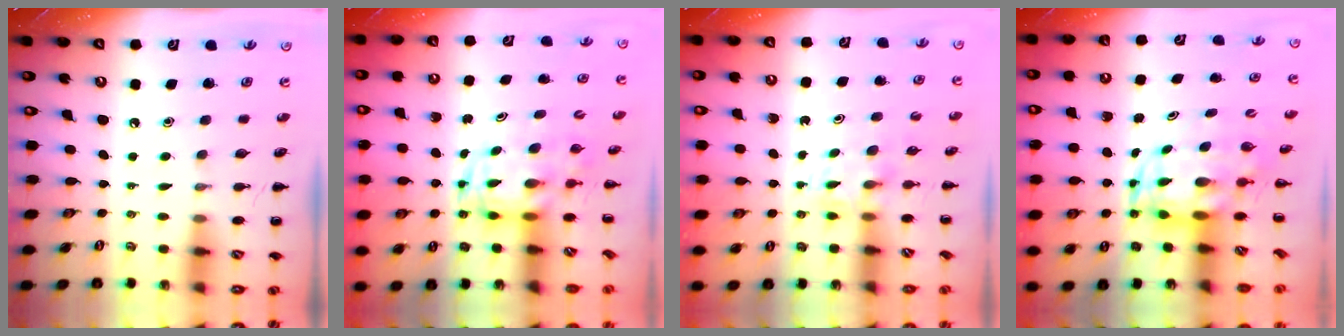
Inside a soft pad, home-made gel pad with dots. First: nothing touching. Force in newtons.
{"total": 3.2, "press": 3.1, "slide": 0.6}
{"total": 2.8, "press": 2.6, "slide": 1.1}
{"total": 3.7, "press": 3.6, "slide": 1.0}